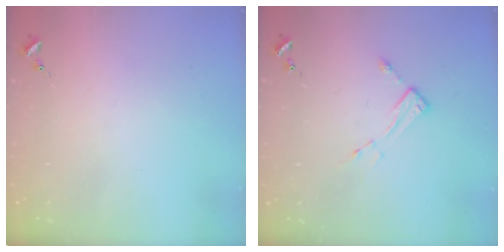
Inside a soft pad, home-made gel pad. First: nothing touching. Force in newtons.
{"total": 4.8, "press": 4.7, "slide": 0.3}